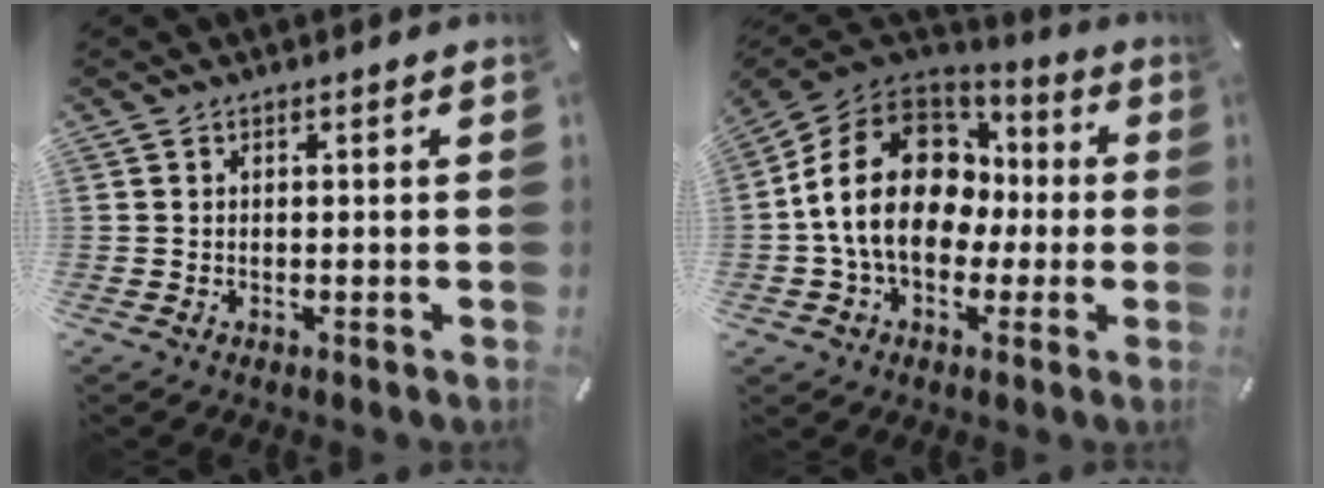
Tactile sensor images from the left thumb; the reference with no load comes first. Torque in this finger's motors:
{"motor_torque": [1.23, 1.74, 1.48, -0.85, 0.83]}